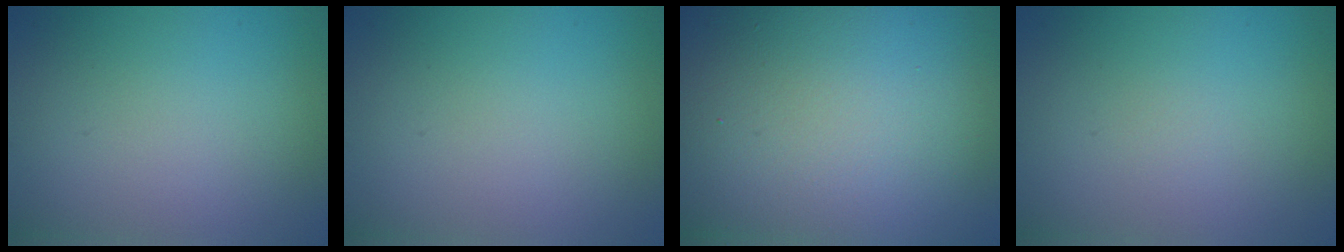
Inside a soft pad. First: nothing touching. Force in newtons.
{"total": 0.0}
{"total": 22.5, "press": 22.5, "slide": 1.0}
{"total": 0.0}